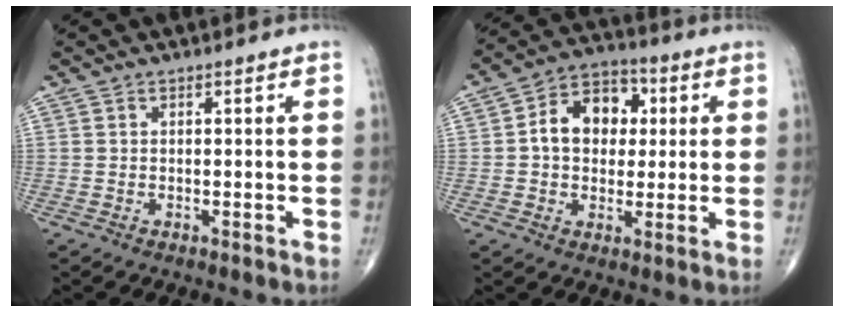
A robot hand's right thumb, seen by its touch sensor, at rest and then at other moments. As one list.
[{"total": 10.3, "force": [1.4, 7.8, 6.6], "torque": [-0.072, 0.019, 0.014]}]